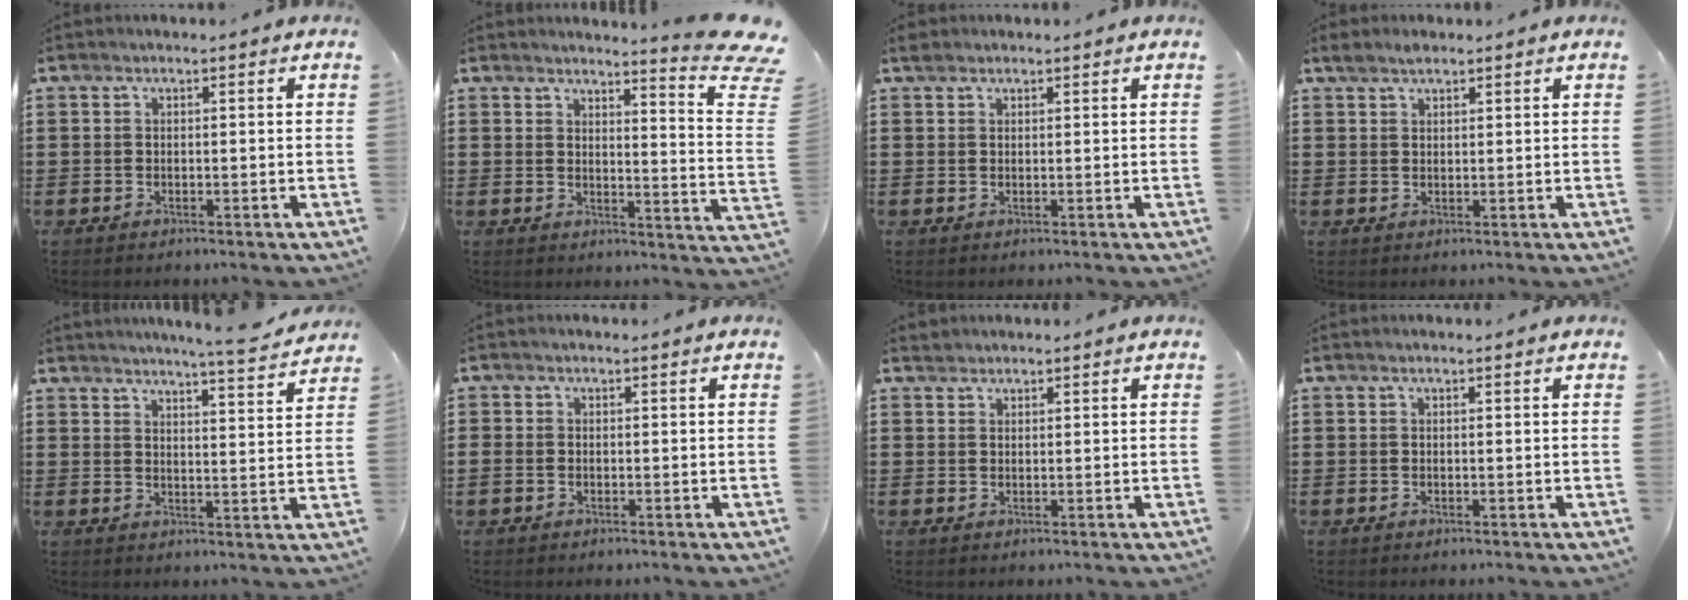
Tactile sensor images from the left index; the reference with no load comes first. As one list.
[{"total": 5.9, "force": [4.8, -0.3, 3.4], "torque": [-0.052, -0.044, 0.075]}, {"total": 1.3, "force": [1.0, 0.7, 0.4], "torque": [-0.011, 0.005, 0.019]}, {"total": 1.8, "force": [1.5, 0.9, 0.5], "torque": [-0.012, 0.002, 0.030]}, {"total": 4.9, "force": [4.6, -0.9, 1.3], "torque": [-0.035, -0.029, 0.079]}, {"total": 1.1, "force": [-0.4, 0.8, 0.6], "torque": [-0.020, 0.000, -0.011]}, {"total": 1.3, "force": [1.1, 0.6, -0.2], "torque": [0.001, 0.002, 0.024]}, {"total": 0.0}]